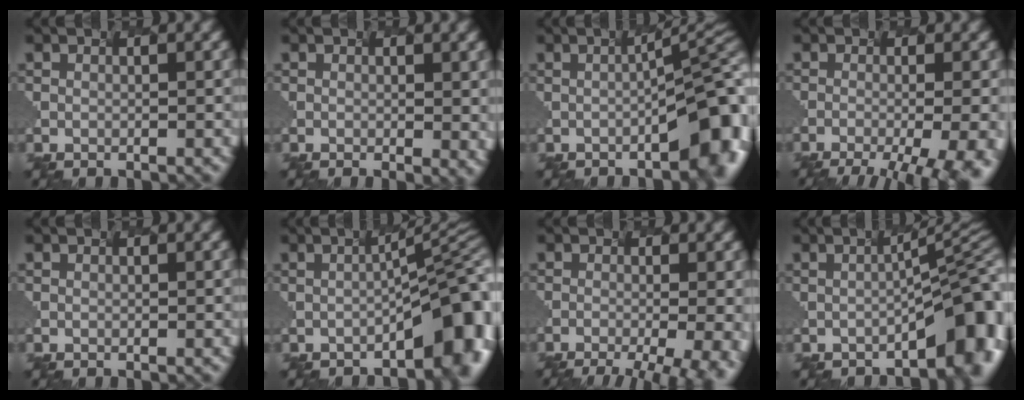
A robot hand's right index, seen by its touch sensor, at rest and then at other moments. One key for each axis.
{"total": 1.9, "fx": -0.1, "fy": 0.4, "fz": 1.8, "tx": -0.019, "ty": -0.003, "tz": 0.013}
{"total": 8.6, "fx": -2.5, "fy": 2.2, "fz": 8.0, "tx": -0.085, "ty": 0.008, "tz": -0.028}
{"total": 12.9, "fx": -5.5, "fy": 5.4, "fz": 10.3, "tx": -0.078, "ty": -0.009, "tz": -0.048}
{"total": 0.0}
{"total": 8.3, "fx": -2.9, "fy": 2.0, "fz": 7.5, "tx": -0.089, "ty": 0.010, "tz": -0.036}
{"total": 10.8, "fx": -3.8, "fy": 4.4, "fz": 9.1, "tx": -0.060, "ty": -0.002, "tz": -0.031}
{"total": 7.3, "fx": -2.8, "fy": 1.7, "fz": 6.6, "tx": -0.076, "ty": 0.011, "tz": -0.038}